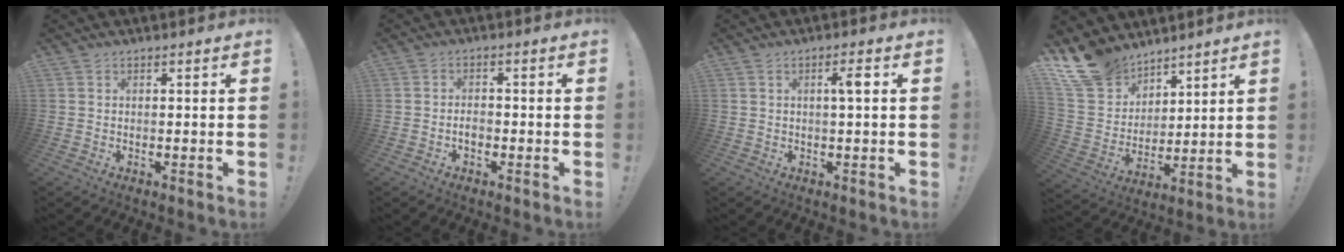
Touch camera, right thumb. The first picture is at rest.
{"total": 2.3, "force": [-1.0, 1.2, 1.6], "torque": [-0.027, 0.007, -0.017]}
{"total": 3.6, "force": [0.5, 0.1, 3.5], "torque": [-0.060, 0.001, 0.001]}
{"total": 15.0, "force": [11.3, 8.9, 4.2], "torque": [-0.100, -0.075, 0.220]}